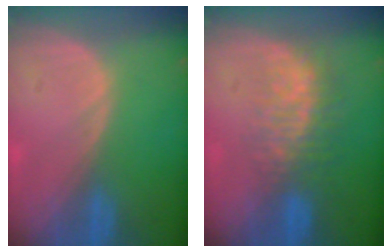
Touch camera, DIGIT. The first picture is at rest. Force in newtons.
{"total": 7.8, "press": 6.9, "slide": 3.5}